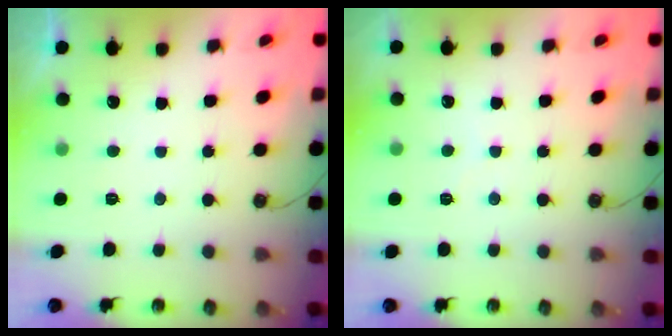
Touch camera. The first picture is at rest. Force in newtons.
{"total": 2.1, "press": 2.0, "slide": 0.4}